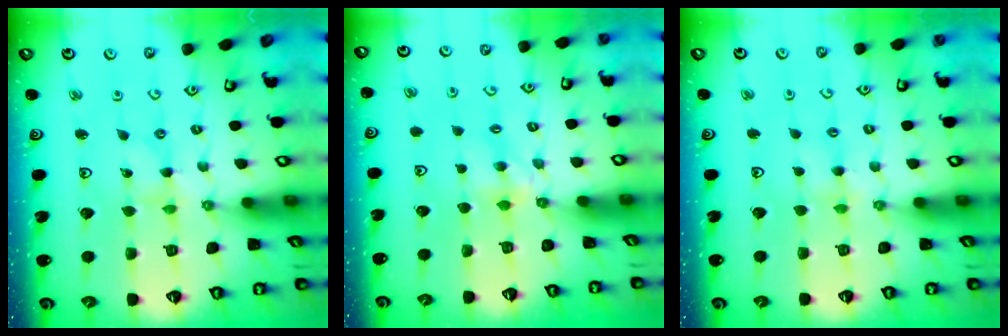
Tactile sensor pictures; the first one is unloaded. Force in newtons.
{"total": 4.2, "press": 4.1, "slide": 0.6}
{"total": 3.0, "press": 2.9, "slide": 0.4}